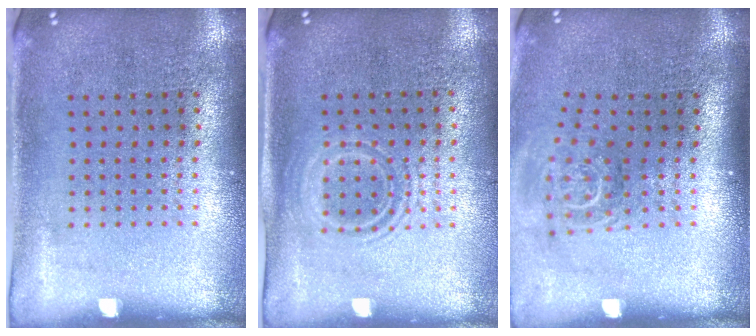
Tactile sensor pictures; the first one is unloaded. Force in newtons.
{"total": 1.3, "press": 1.2, "slide": 0.6}
{"total": 1.7, "press": 1.2, "slide": 1.2}